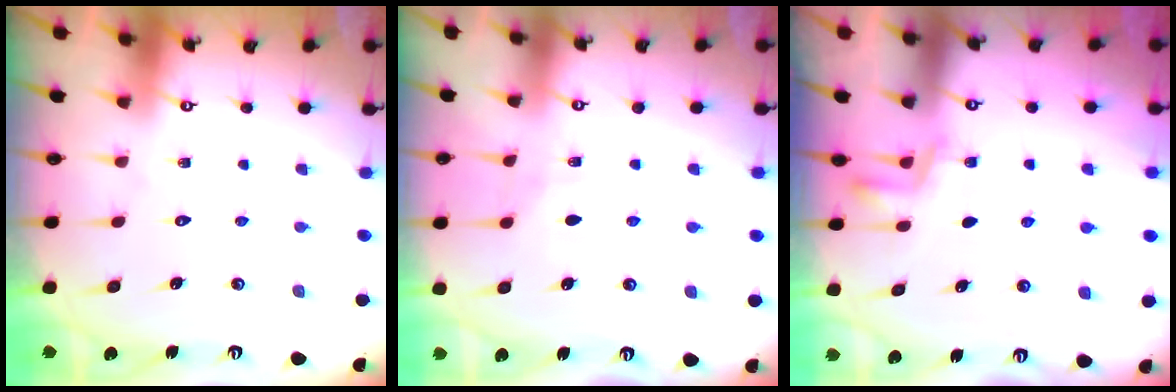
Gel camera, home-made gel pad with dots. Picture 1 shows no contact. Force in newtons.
{"total": 3.0, "press": 2.9, "slide": 0.5}
{"total": 3.6, "press": 3.6, "slide": 0.7}